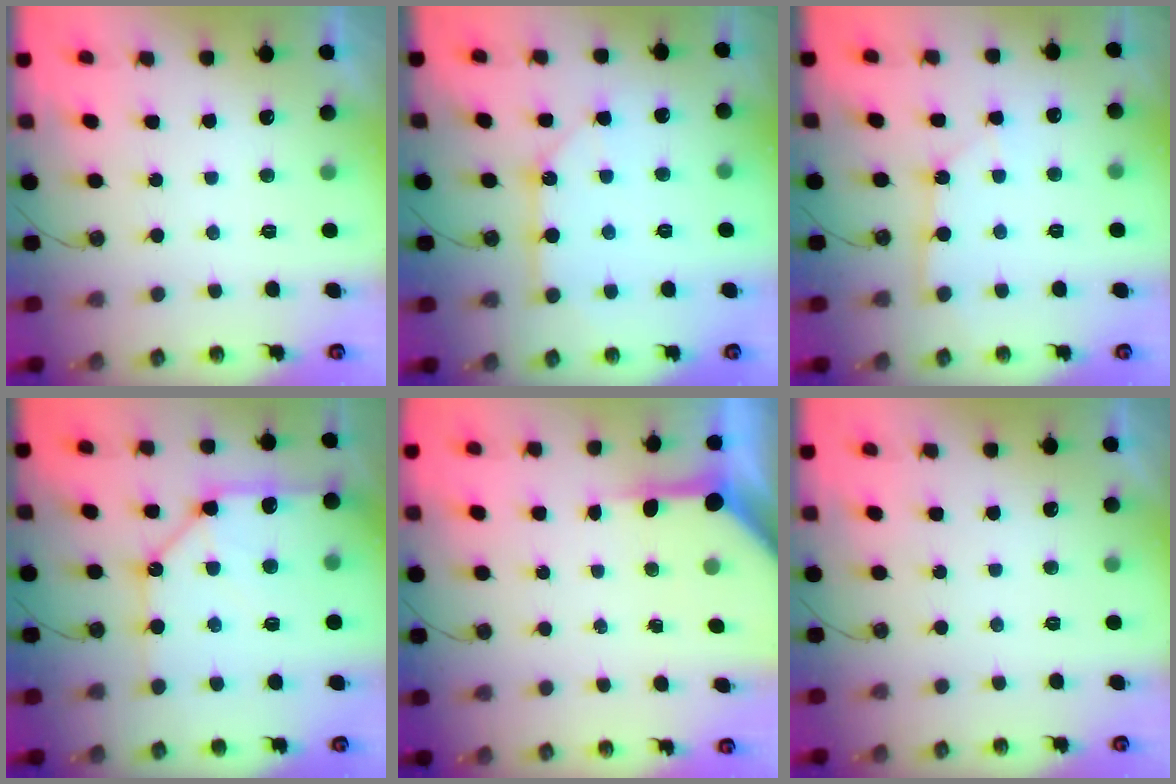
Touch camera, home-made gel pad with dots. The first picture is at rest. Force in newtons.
{"total": 10.3, "press": 10.2, "slide": 1.1}
{"total": 3.0, "press": 3.0, "slide": 0.2}
{"total": 14.7, "press": 14.6, "slide": 1.6}
{"total": 7.1, "press": 7.1, "slide": 0.4}
{"total": 0.0}